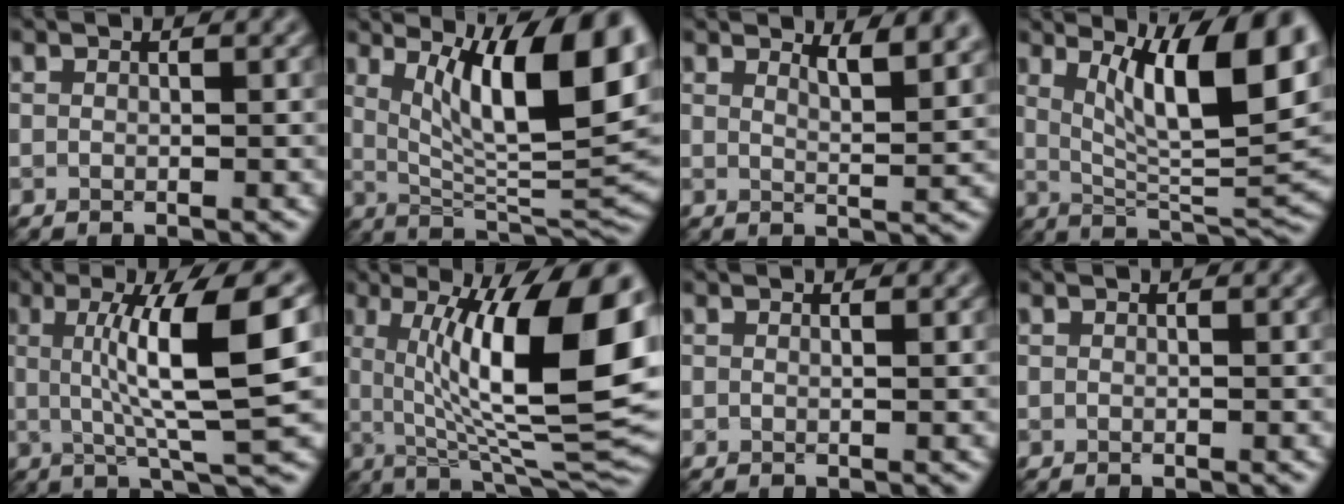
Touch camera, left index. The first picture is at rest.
{"total": 12.9, "force": [4.7, 3.6, 11.5], "torque": [-0.159, -0.005, 0.078]}
{"total": 3.9, "force": [2.7, 1.2, 2.6], "torque": [-0.024, 0.002, 0.038]}
{"total": 11.6, "force": [4.5, 3.2, 10.2], "torque": [-0.148, -0.002, 0.075]}
{"total": 9.4, "force": [1.2, 1.7, 9.2], "torque": [-0.129, -0.002, 0.023]}
{"total": 14.8, "force": [2.5, 4.0, 14.1], "torque": [-0.192, -0.007, 0.038]}
{"total": 0.0}
{"total": 0.0}